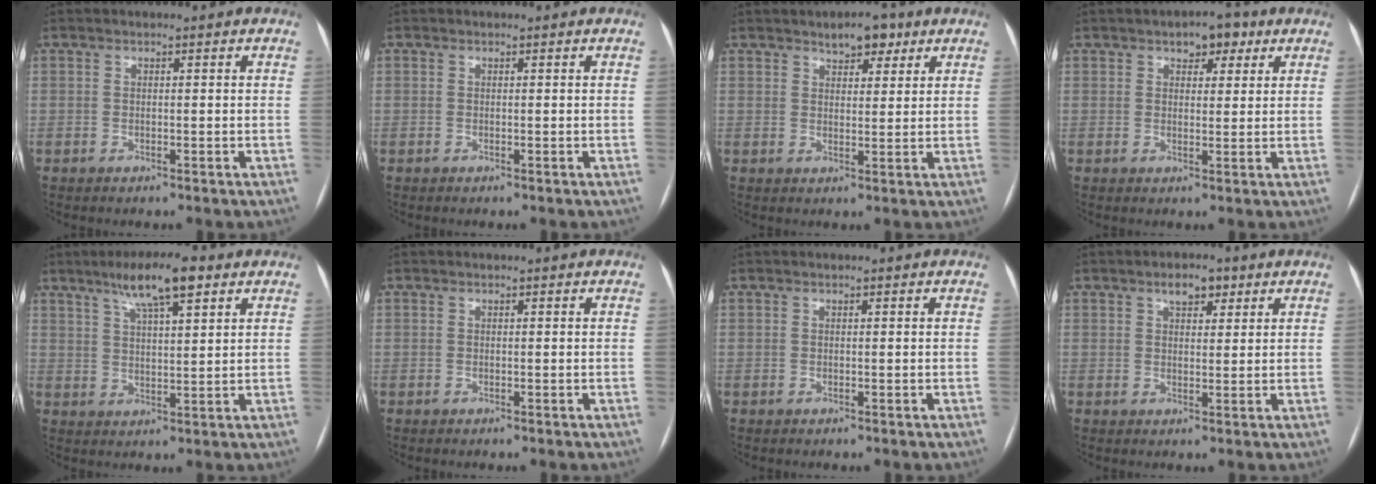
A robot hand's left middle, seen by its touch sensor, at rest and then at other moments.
{"total": 0.0}
{"total": 4.5, "force": [3.1, 2.0, 2.6], "torque": [-0.038, 0.007, 0.047]}
{"total": 4.5, "force": [2.6, 2.4, 2.8], "torque": [-0.036, 0.013, 0.035]}
{"total": 9.0, "force": [5.6, 1.5, 6.8], "torque": [-0.123, 0.013, 0.095]}
{"total": 0.0}
{"total": 0.0}
{"total": 3.7, "force": [2.3, 1.8, 2.3], "torque": [-0.038, 0.008, 0.036]}